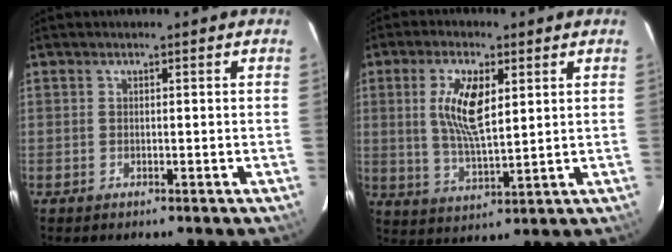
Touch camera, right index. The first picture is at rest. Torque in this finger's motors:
{"motor_torque": [1.05, 0.60, 0.38, 0.17]}